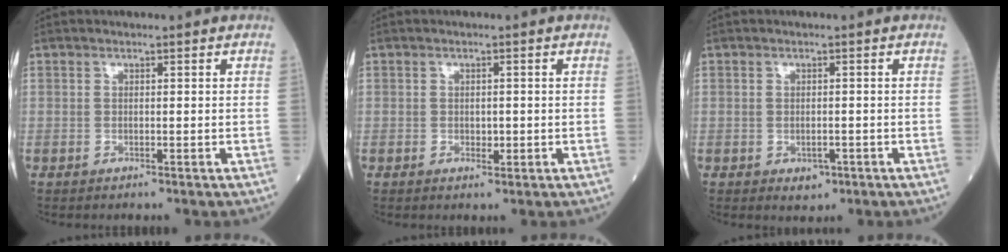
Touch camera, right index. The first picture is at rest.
{"total": 1.5, "force": [-0.2, 1.0, 1.1], "torque": [-0.014, 0.000, 0.000]}
{"total": 2.0, "force": [-0.9, 1.4, 1.2], "torque": [-0.013, 0.001, -0.003]}